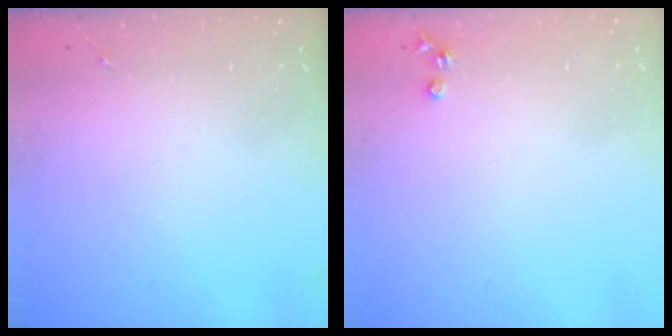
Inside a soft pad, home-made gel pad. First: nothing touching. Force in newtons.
{"total": 3.6, "press": 3.5, "slide": 0.5}